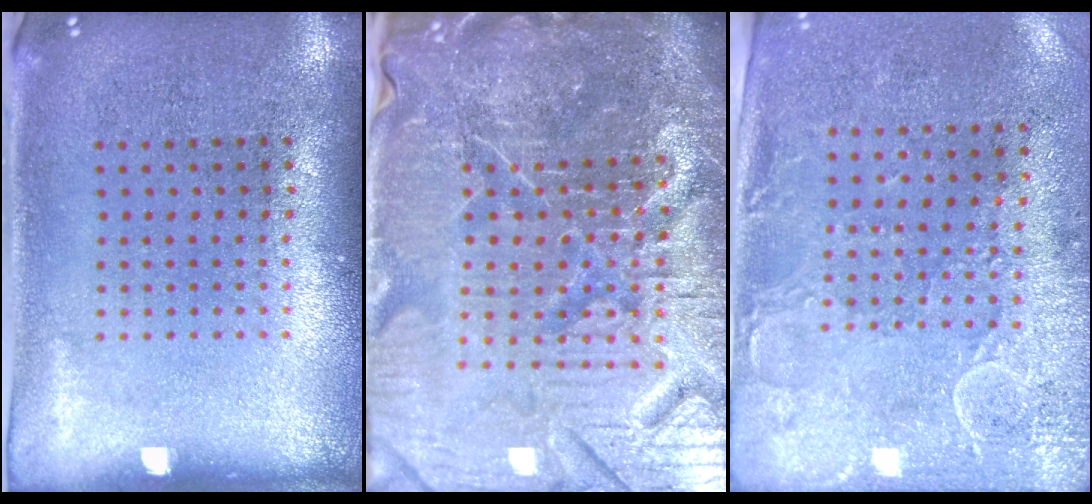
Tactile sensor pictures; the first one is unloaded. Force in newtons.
{"total": 7.1, "press": 6.3, "slide": 3.2}
{"total": 3.0, "press": 2.4, "slide": 1.8}